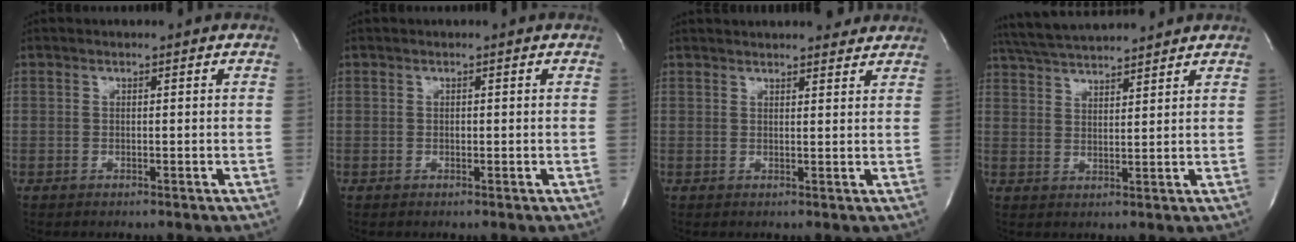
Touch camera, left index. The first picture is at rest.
{"total": 0.0}
{"total": 10.1, "force": [9.3, 2.1, 3.2], "torque": [-0.040, 0.017, 0.111]}
{"total": 9.8, "force": [9.1, 0.2, 3.5], "torque": [-0.071, 0.022, 0.152]}